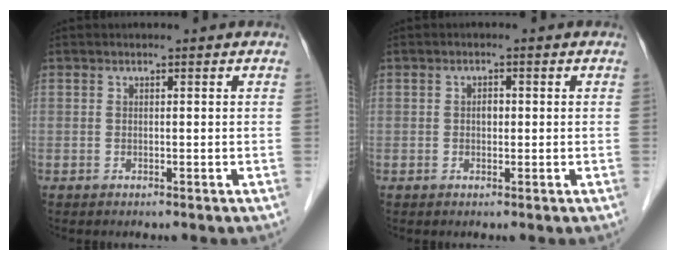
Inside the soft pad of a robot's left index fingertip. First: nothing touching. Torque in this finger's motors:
{"motor_torque": [0.03, 0.03, 0.02, 0.00]}